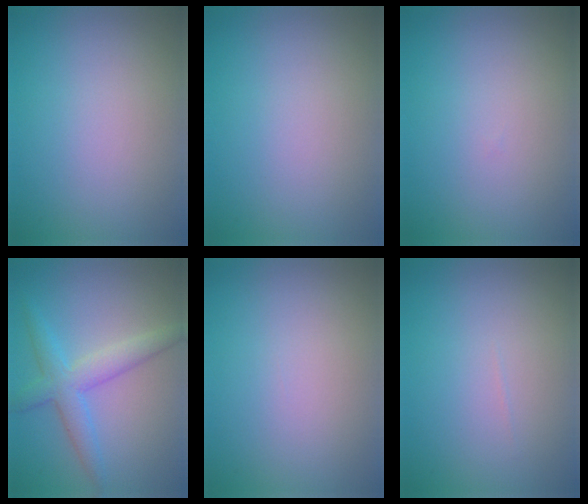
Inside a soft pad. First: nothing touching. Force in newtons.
{"total": 0.0}
{"total": 0.0}
{"total": 3.9, "press": 3.9, "slide": 0.1}
{"total": 0.0}
{"total": 0.0}